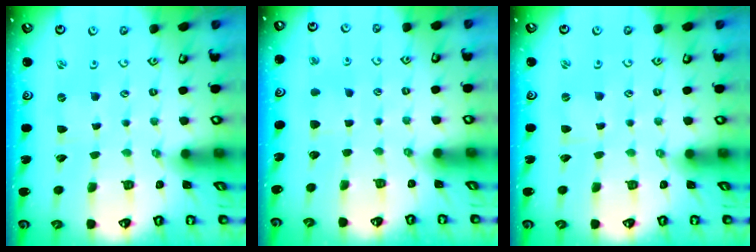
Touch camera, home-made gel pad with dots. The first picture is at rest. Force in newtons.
{"total": 6.3, "press": 6.3, "slide": 0.7}
{"total": 0.0}